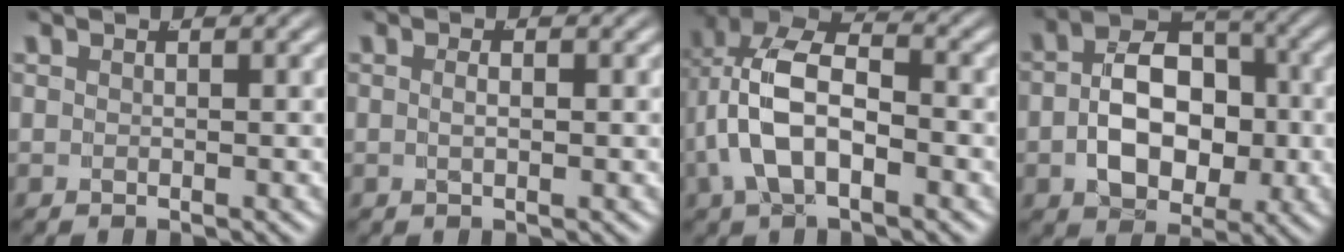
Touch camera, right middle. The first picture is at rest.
{"total": 0.9, "force": [-0.3, -0.2, 0.8], "torque": [-0.015, -0.008, -0.002]}
{"total": 8.0, "force": [0.5, 5.3, 5.9], "torque": [-0.129, -0.012, 0.008]}
{"total": 8.0, "force": [-0.9, 5.6, 5.6], "torque": [-0.078, -0.008, -0.014]}